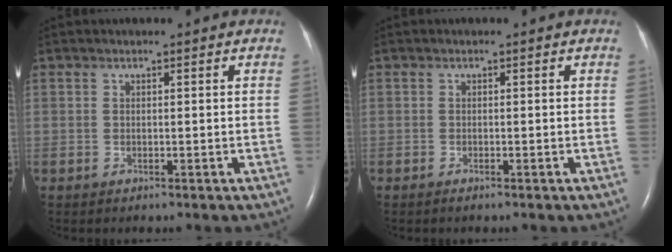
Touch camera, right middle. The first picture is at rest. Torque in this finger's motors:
{"motor_torque": [-0.02, -0.04, -0.02, 0.00]}